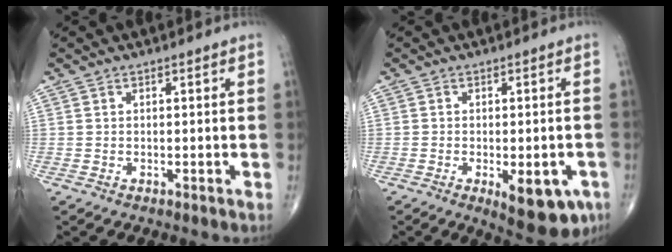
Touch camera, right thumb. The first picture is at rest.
{"total": 10.0, "force": [-4.1, 4.2, 8.0], "torque": [-0.080, 0.004, -0.047]}